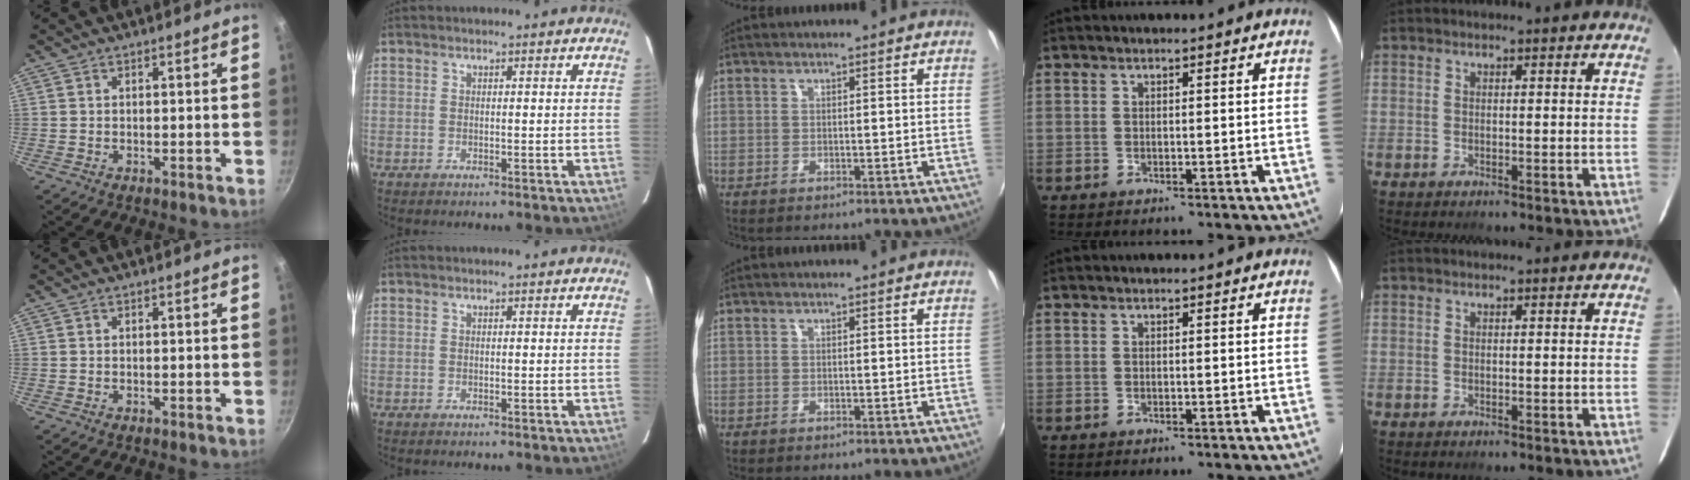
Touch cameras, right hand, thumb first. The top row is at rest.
{}